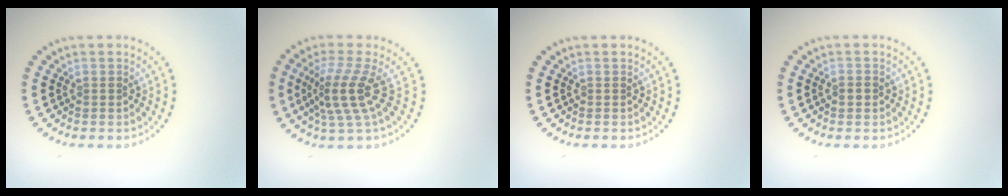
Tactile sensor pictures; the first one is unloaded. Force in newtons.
{"total": 3.9, "press": 3.0, "slide": 2.5}
{"total": 0.0}
{"total": 1.3, "press": 1.3, "slide": 0.1}